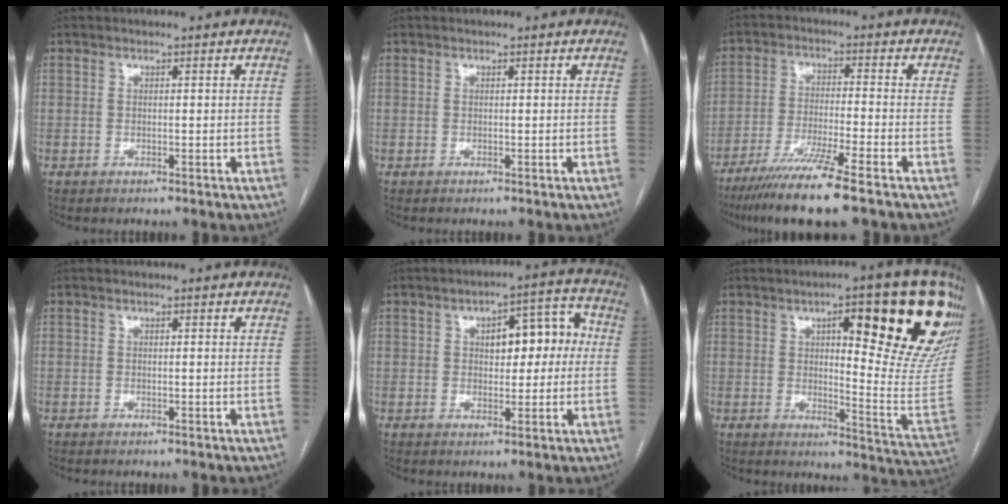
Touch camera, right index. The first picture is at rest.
{"total": 0.0}
{"total": 11.1, "force": [-8.0, -0.9, 7.7], "torque": [-0.138, -0.033, -0.138]}
{"total": 0.0}
{"total": 8.5, "force": [1.3, 3.9, 7.5], "torque": [-0.092, 0.039, 0.020]}
{"total": 23.0, "force": [11.1, 4.4, 19.7], "torque": [-0.203, -0.003, 0.142]}